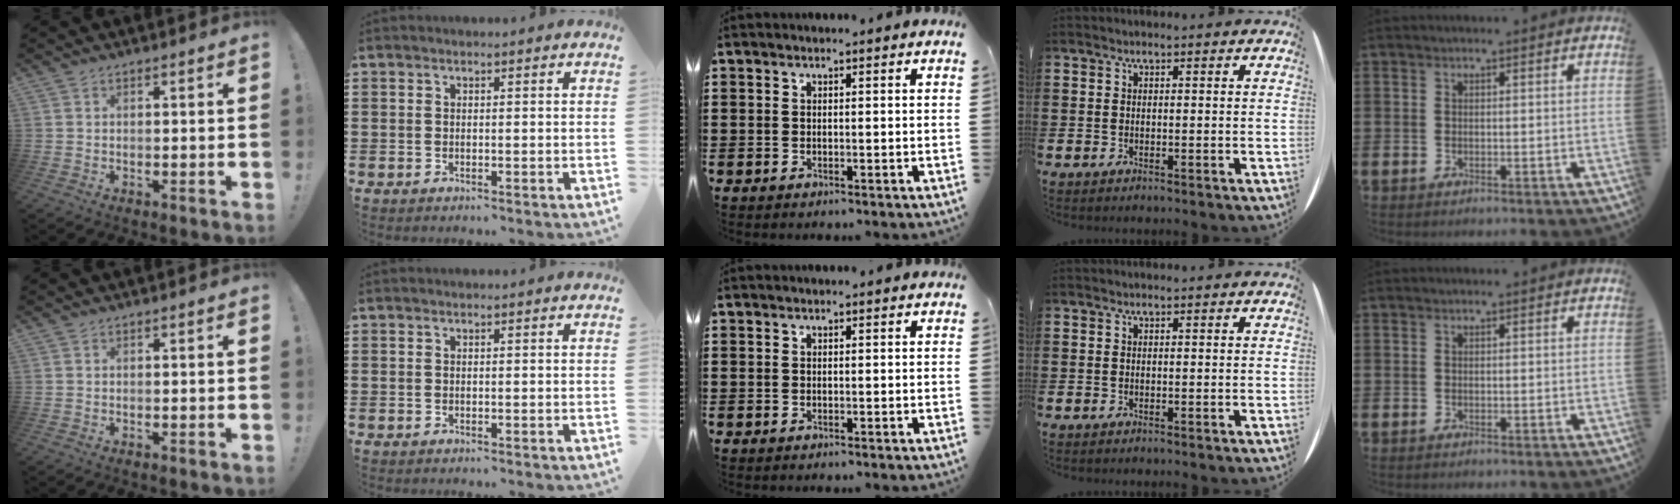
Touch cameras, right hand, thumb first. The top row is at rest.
{}